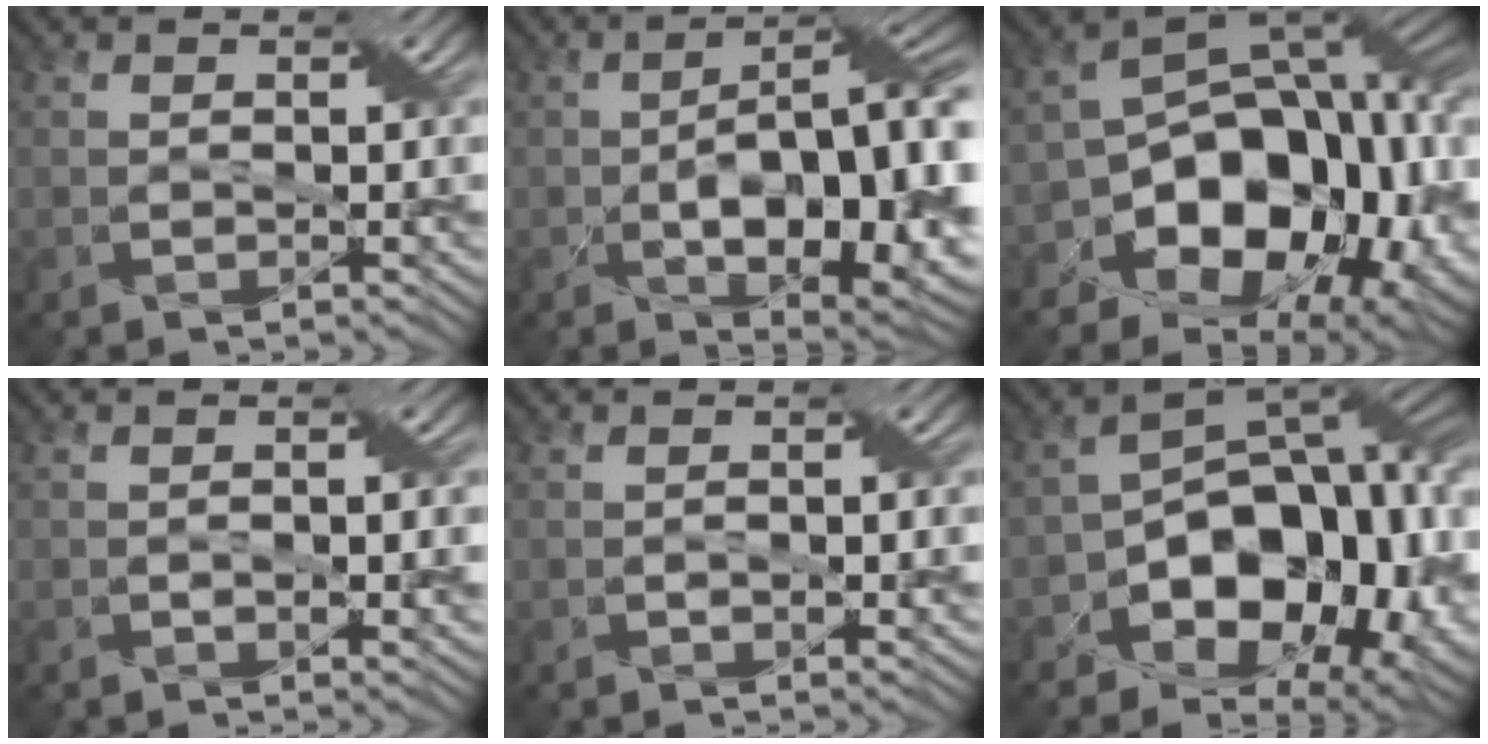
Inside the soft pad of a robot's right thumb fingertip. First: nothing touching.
{"total": 16.9, "force": [-1.8, 7.7, 14.9], "torque": [-0.218, -0.013, -0.015]}
{"total": 18.7, "force": [-4.3, 13.1, 12.7], "torque": [-0.204, -0.027, -0.060]}
{"total": 2.8, "force": [-0.5, 0.9, 2.6], "torque": [-0.041, 0.000, -0.008]}
{"total": 2.1, "force": [-0.4, 0.7, 2.0], "torque": [-0.030, 0.003, -0.006]}
{"total": 17.3, "force": [-4.1, 11.2, 12.4], "torque": [-0.180, -0.011, -0.064]}